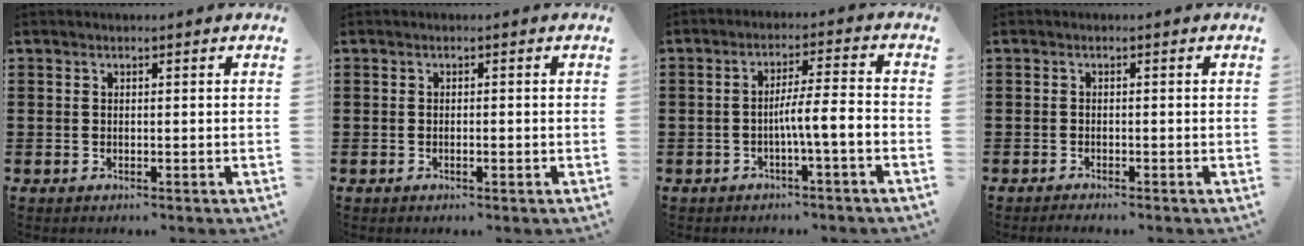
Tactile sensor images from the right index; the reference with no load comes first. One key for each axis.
{"total": 0.8, "fx": -0.3, "fy": 0.2, "fz": 0.7, "tx": -0.013, "ty": -0.003, "tz": -0.005}
{"total": 5.6, "fx": -2.2, "fy": 0.2, "fz": 5.2, "tx": -0.091, "ty": 0.003, "tz": -0.043}
{"total": 0.9, "fx": -0.9, "fy": 0.0, "fz": 0.1, "tx": -0.005, "ty": -0.001, "tz": -0.019}